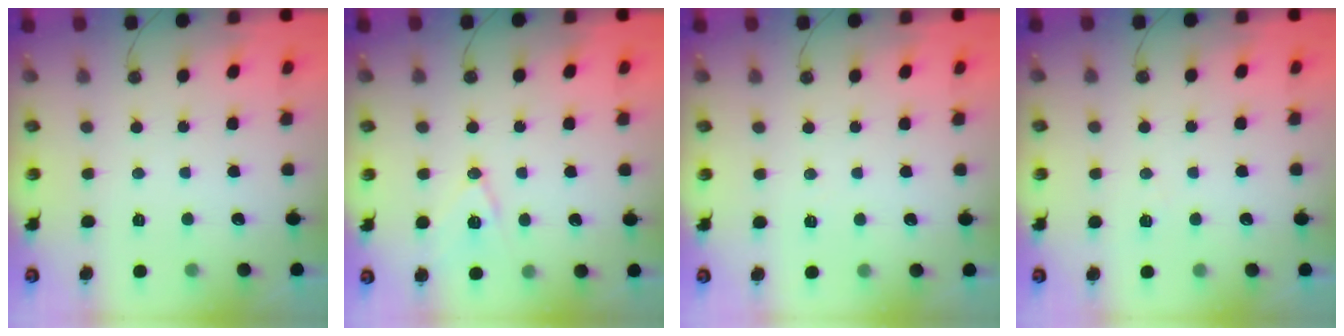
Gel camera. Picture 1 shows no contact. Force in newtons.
{"total": 11.5, "press": 11.0, "slide": 3.2}
{"total": 4.1, "press": 2.2, "slide": 3.4}
{"total": 4.2, "press": 3.8, "slide": 1.7}